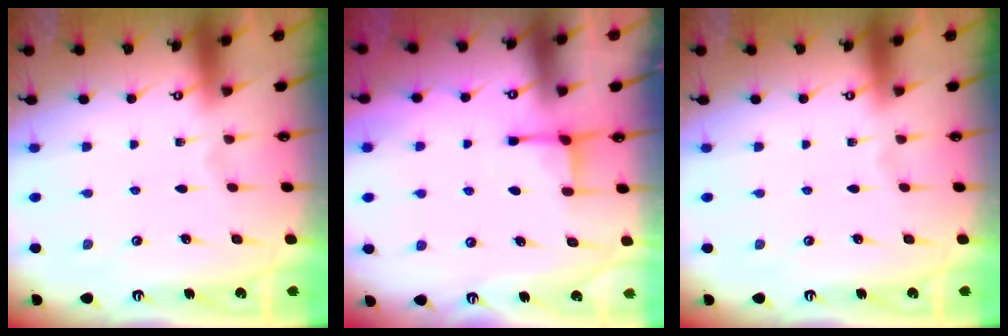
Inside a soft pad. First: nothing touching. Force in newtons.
{"total": 2.4, "press": 2.4, "slide": 0.3}
{"total": 0.0}